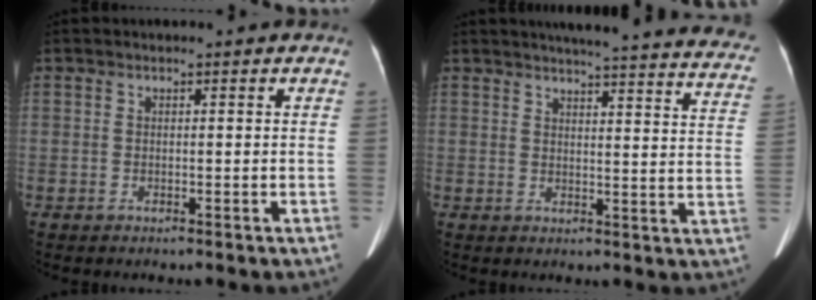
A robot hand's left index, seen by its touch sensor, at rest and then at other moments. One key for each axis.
{"total": 27.7, "fx": 25.6, "fy": 2.3, "fz": 10.3, "tx": -0.133, "ty": -0.083, "tz": 0.280}